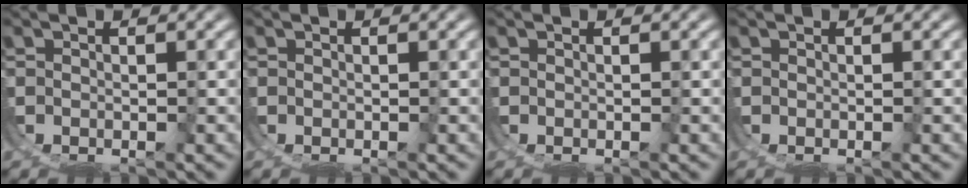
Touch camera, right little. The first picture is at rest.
{"total": 0.0}
{"total": 0.0}
{"total": 0.0}